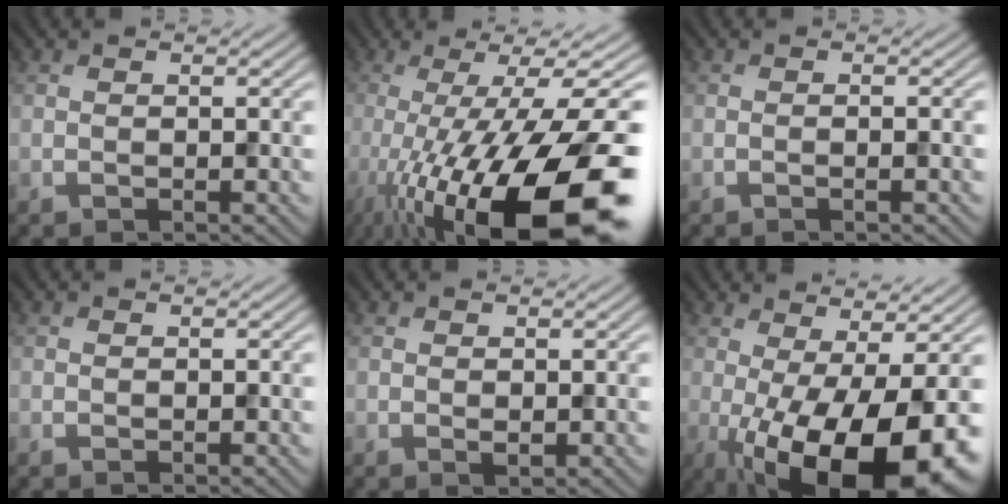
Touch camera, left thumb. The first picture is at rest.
{"total": 20.5, "force": [-8.3, 5.1, 18.1], "torque": [-0.257, -0.014, -0.143]}
{"total": 1.2, "force": [-0.7, -0.2, 0.9], "torque": [-0.021, 0.000, -0.015]}
{"total": 0.0}
{"total": 0.7, "force": [0.2, 0.4, 0.5], "torque": [-0.012, -0.004, 0.007]}
{"total": 16.7, "force": [-5.2, 6.0, 14.7], "torque": [-0.229, -0.007, -0.077]}